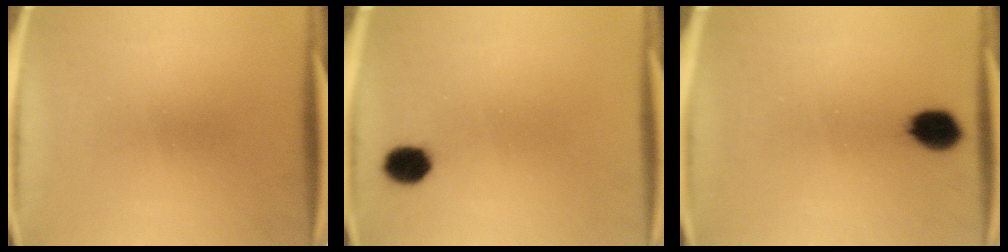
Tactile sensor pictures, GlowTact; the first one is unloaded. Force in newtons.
{"total": 4.9}
{"total": 7.0}